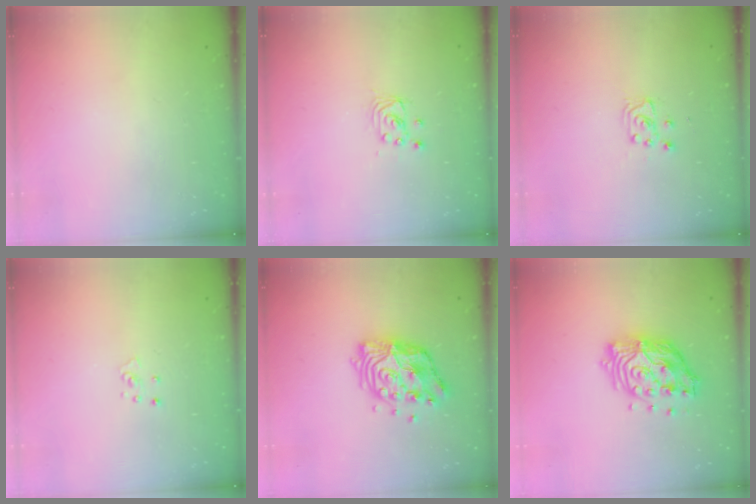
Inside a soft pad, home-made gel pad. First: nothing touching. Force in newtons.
{"total": 2.8, "press": 2.8, "slide": 0.2}
{"total": 4.9, "press": 4.9, "slide": 0.5}
{"total": 3.3, "press": 3.3, "slide": 0.3}
{"total": 13.3, "press": 13.2, "slide": 1.1}
{"total": 14.5, "press": 14.4, "slide": 1.2}